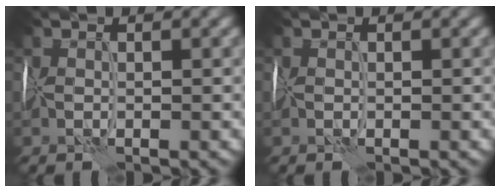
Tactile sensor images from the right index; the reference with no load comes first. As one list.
[{"total": 0.0}]